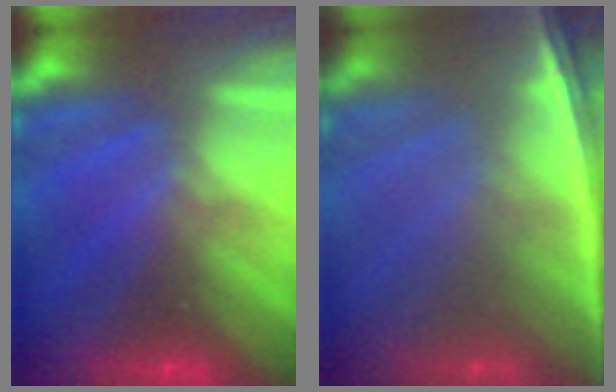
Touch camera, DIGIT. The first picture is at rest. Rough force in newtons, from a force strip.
{"total": 6.3}